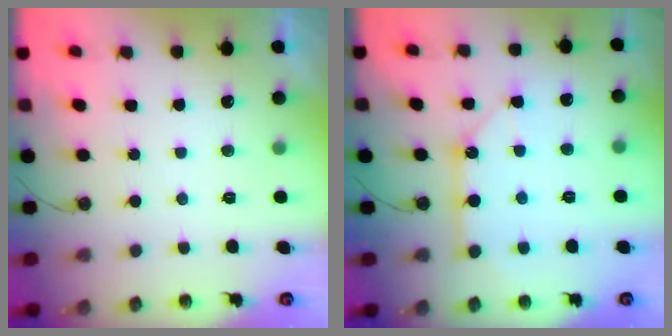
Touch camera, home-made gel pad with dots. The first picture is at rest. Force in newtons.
{"total": 10.4, "press": 10.4, "slide": 0.9}